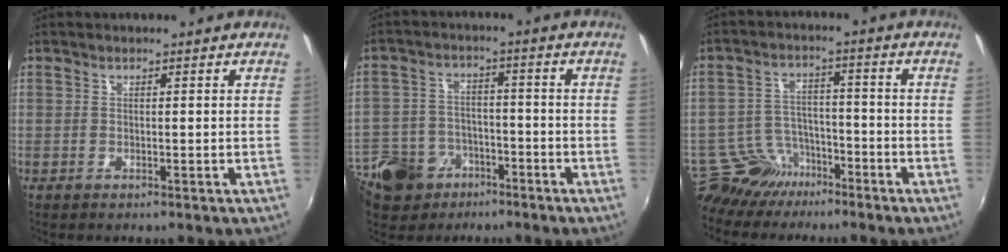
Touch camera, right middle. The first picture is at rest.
{"total": 15.2, "force": [-8.6, 10.9, 6.1], "torque": [-0.177, 0.006, -0.132]}
{"total": 7.9, "force": [-6.6, 4.3, 0.8], "torque": [-0.029, 0.020, -0.116]}